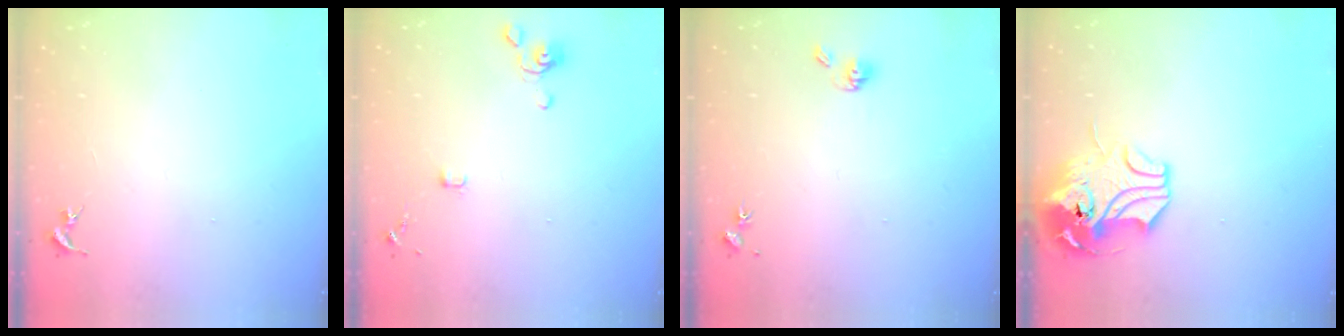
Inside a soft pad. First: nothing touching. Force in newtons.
{"total": 4.2, "press": 4.1, "slide": 1.0}
{"total": 5.8, "press": 5.3, "slide": 2.3}
{"total": 12.0, "press": 11.8, "slide": 2.2}